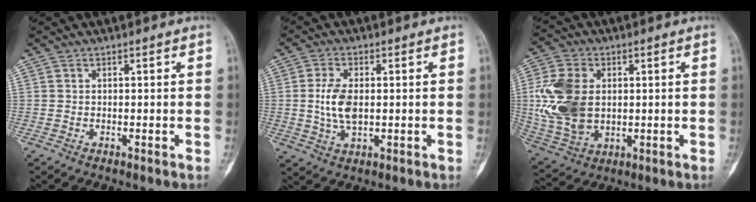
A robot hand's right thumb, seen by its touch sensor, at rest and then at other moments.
{"total": 7.0, "force": [0.2, 3.8, 5.9], "torque": [-0.122, -0.004, 0.006]}
{"total": 14.8, "force": [1.2, 10.2, 10.7], "torque": [-0.209, -0.003, 0.034]}